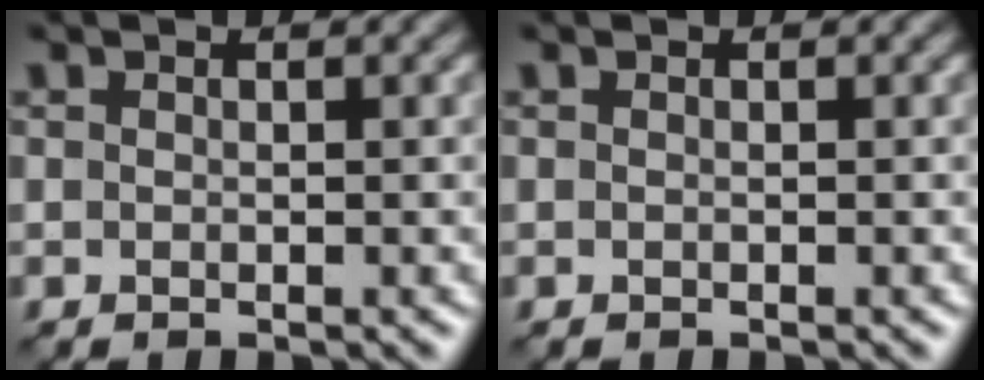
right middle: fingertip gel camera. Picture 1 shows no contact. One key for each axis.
{"total": 0.0}